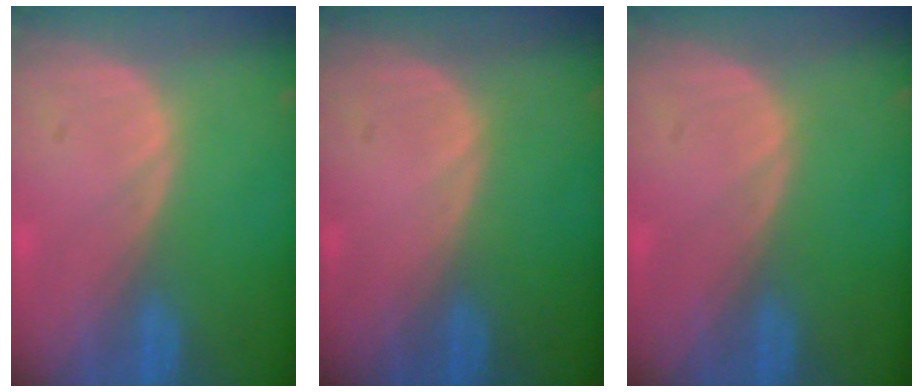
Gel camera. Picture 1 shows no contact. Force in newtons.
{"total": 0.0}
{"total": 0.0}